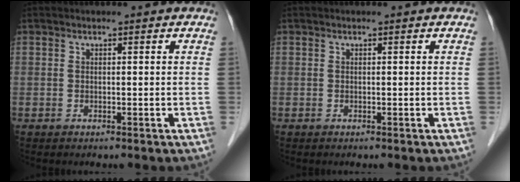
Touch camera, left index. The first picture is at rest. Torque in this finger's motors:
{"motor_torque": [0.00, 0.00, -0.01, 0.00]}